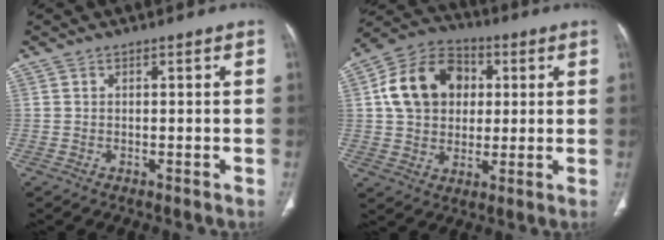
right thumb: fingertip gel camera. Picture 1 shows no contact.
{"total": 15.2, "force": [2.9, 11.8, 9.1], "torque": [-0.135, 0.014, 0.043]}